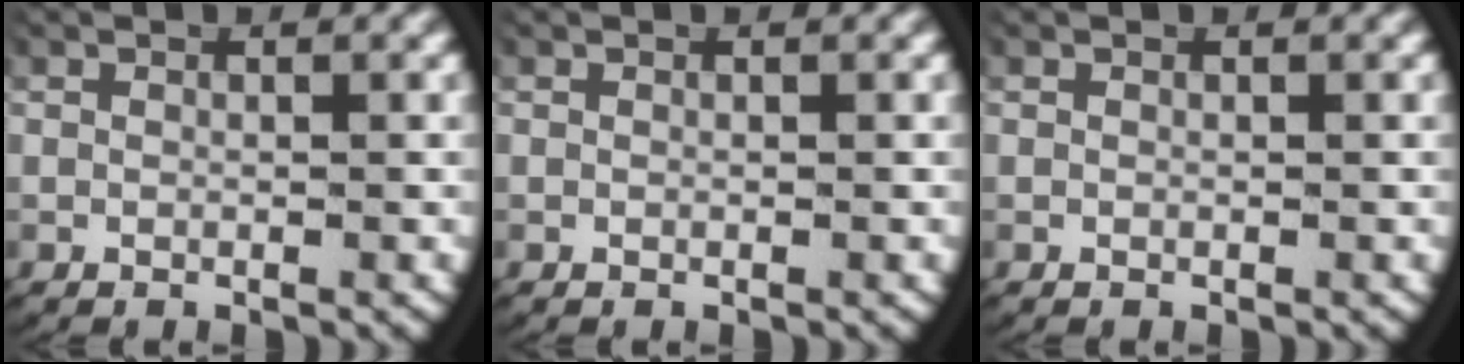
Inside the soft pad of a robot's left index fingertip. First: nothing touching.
{"total": 0.0}
{"total": 0.0}